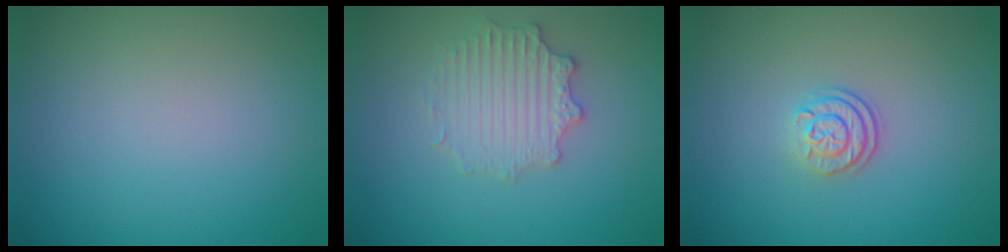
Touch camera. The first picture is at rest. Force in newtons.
{"total": 2.7, "press": 2.6, "slide": 0.5}
{"total": 2.4, "press": 1.8, "slide": 1.5}